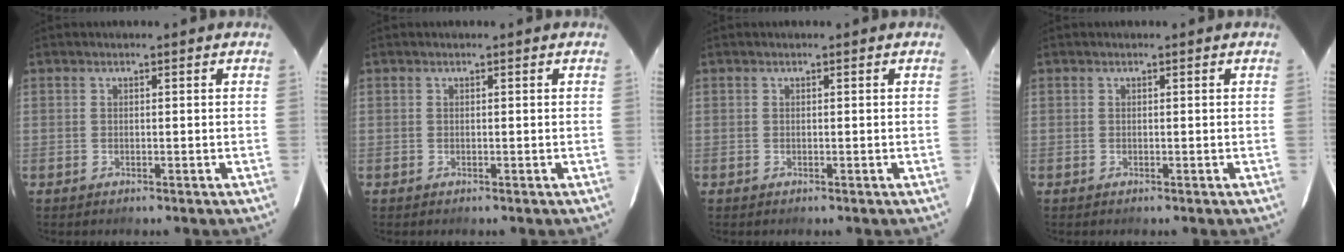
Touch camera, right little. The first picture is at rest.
{"total": 0.0}
{"total": 0.0}
{"total": 0.0}